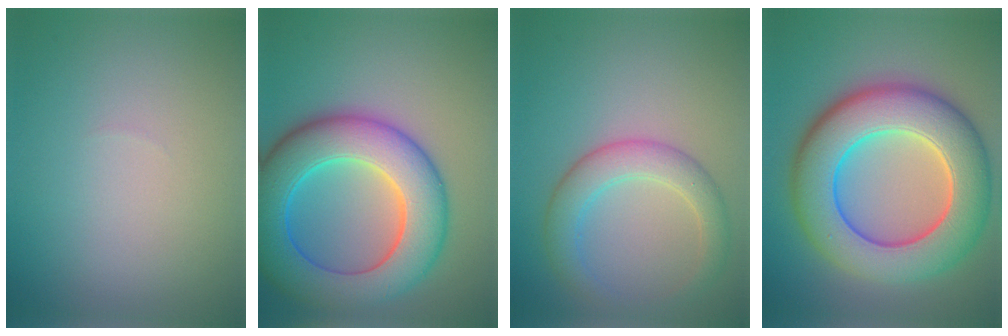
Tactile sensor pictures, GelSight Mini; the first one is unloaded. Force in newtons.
{"total": 11.0, "press": 11.0, "slide": 0.5}
{"total": 3.9, "press": 3.9, "slide": 0.2}
{"total": 11.8, "press": 11.8, "slide": 0.7}